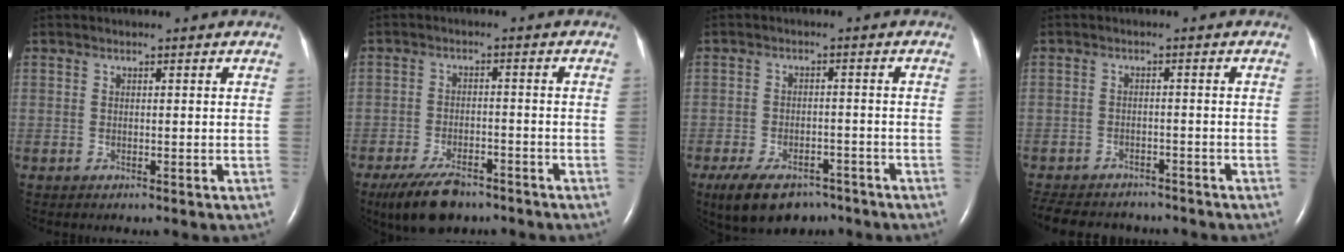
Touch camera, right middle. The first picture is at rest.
{"total": 7.8, "force": [-5.8, 3.2, 4.1], "torque": [-0.080, -0.008, -0.098]}
{"total": 9.5, "force": [-6.9, 4.5, 4.6], "torque": [-0.082, -0.001, -0.108]}
{"total": 12.5, "force": [-10.8, 4.8, 4.1], "torque": [-0.095, -0.003, -0.141]}